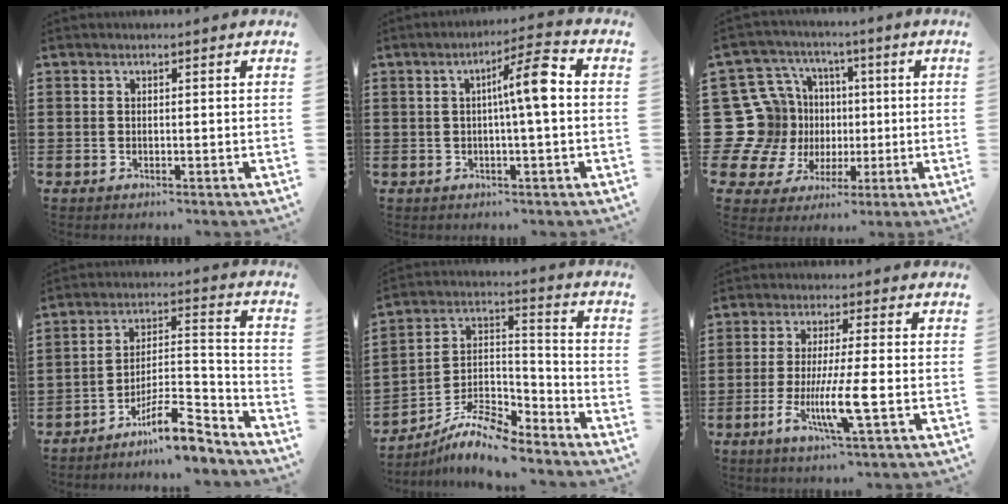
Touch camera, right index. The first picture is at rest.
{"total": 7.1, "force": [0.6, 0.8, 7.1], "torque": [-0.116, -0.002, 0.000]}
{"total": 14.9, "force": [0.0, 14.4, 4.0], "torque": [-0.149, -0.011, 0.035]}
{"total": 10.3, "force": [-8.5, 1.8, 5.6], "torque": [-0.077, 0.025, -0.156]}
{"total": 9.4, "force": [-8.2, 2.3, 4.0], "torque": [-0.081, 0.016, -0.161]}
{"total": 8.5, "force": [-2.4, 0.3, 8.2], "torque": [-0.170, -0.025, -0.048]}